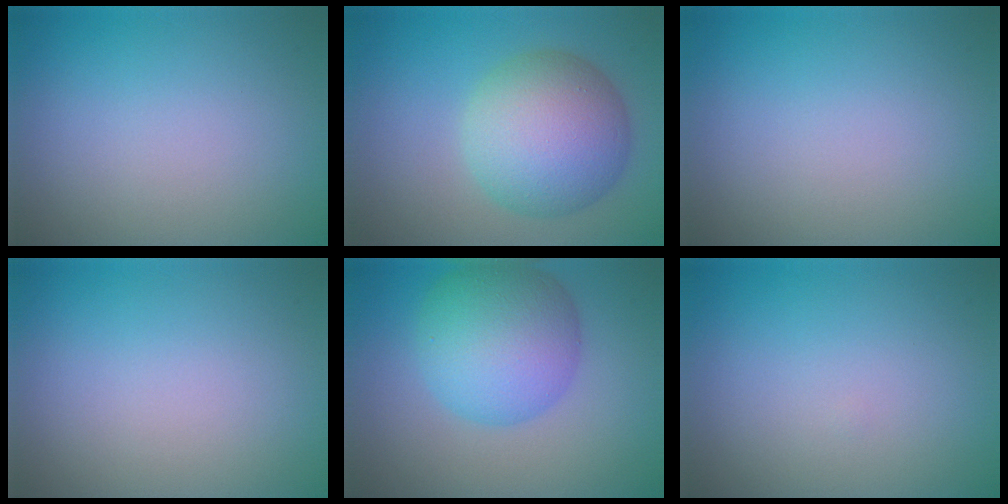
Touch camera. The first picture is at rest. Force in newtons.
{"total": 8.2, "press": 8.2, "slide": 0.4}
{"total": 0.0}
{"total": 0.0}
{"total": 8.0, "press": 8.0, "slide": 0.1}
{"total": 0.0}